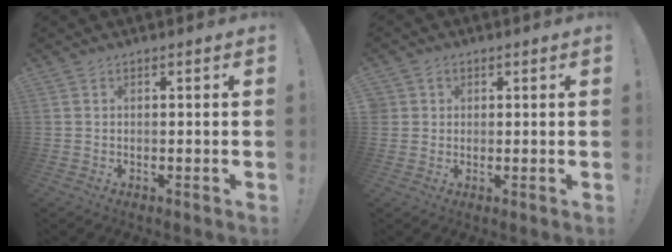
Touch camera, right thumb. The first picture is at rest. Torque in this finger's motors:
{"motor_torque": [0.52, 0.60, 0.38, 0.35, 0.07]}